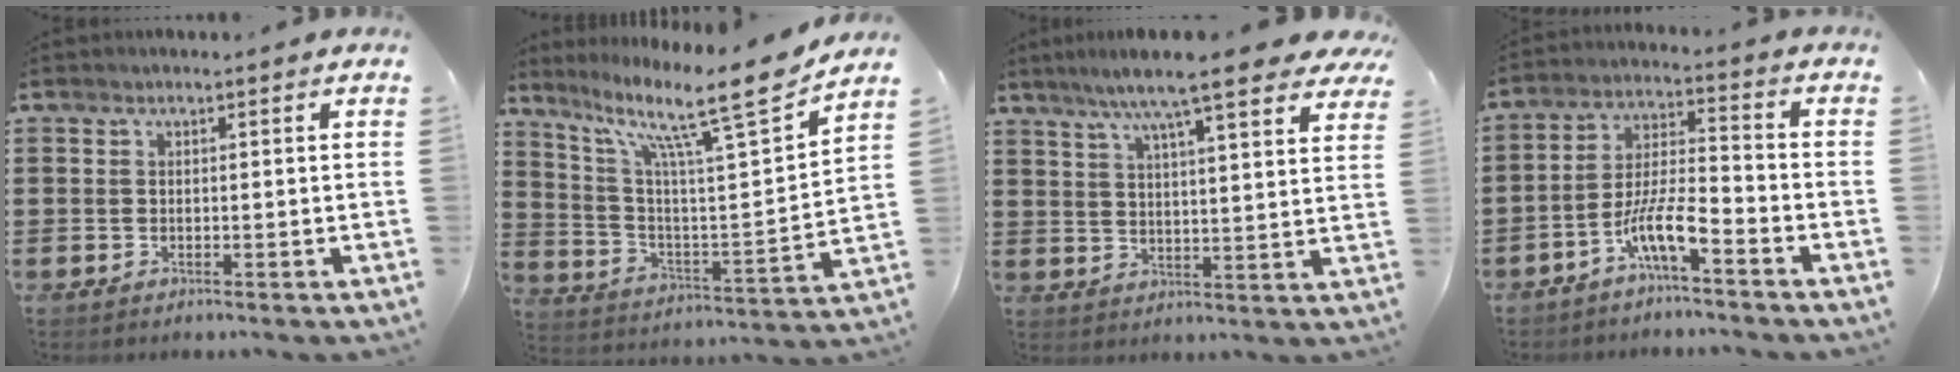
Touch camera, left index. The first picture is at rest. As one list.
[{"total": 14.3, "force": [10.7, 1.2, 9.4], "torque": [-0.194, -0.066, 0.166]}, {"total": 9.9, "force": [7.9, 0.8, 5.9], "torque": [-0.125, -0.028, 0.132]}, {"total": 8.2, "force": [-5.4, 1.6, 6.0], "torque": [-0.132, -0.002, -0.106]}]